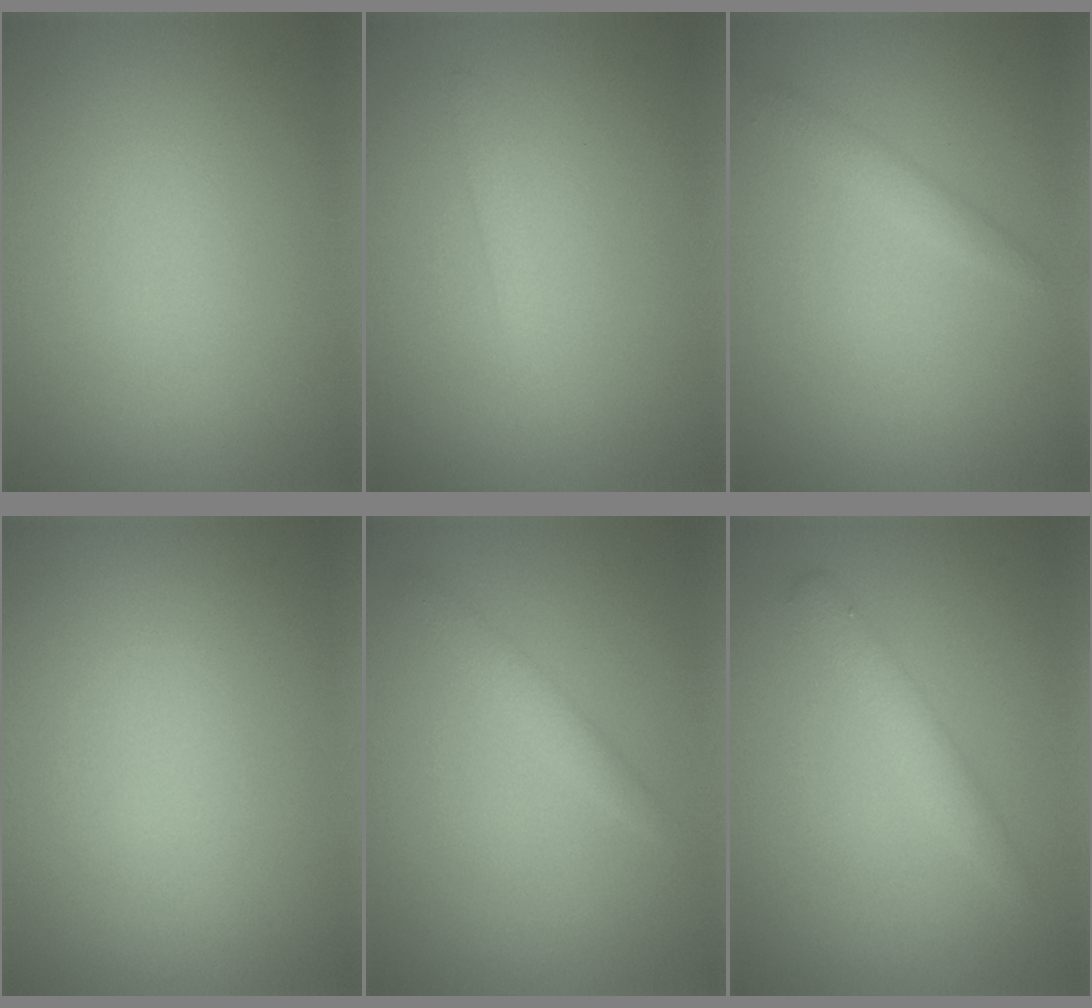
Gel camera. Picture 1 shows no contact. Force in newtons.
{"total": 0.9, "press": 0.9, "slide": 0.1}
{"total": 1.4, "press": 1.4, "slide": 0.1}
{"total": 0.0}
{"total": 1.4, "press": 1.4, "slide": 0.1}
{"total": 2.1, "press": 2.1, "slide": 0.2}